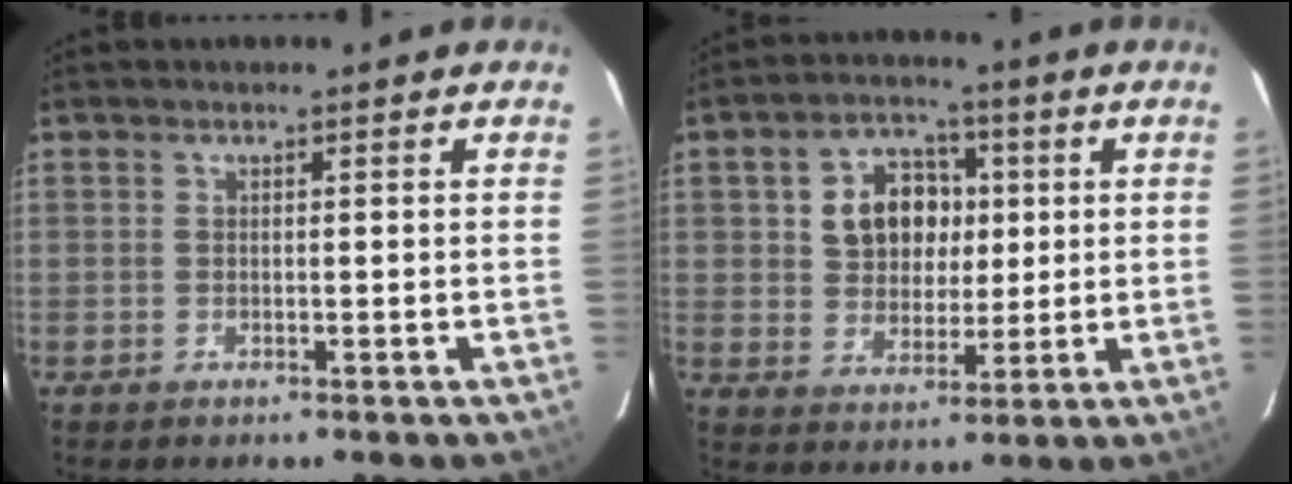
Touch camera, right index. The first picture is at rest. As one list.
[{"total": 10.2, "force": [2.1, 8.3, 5.4], "torque": [-0.113, 0.031, 0.046]}]